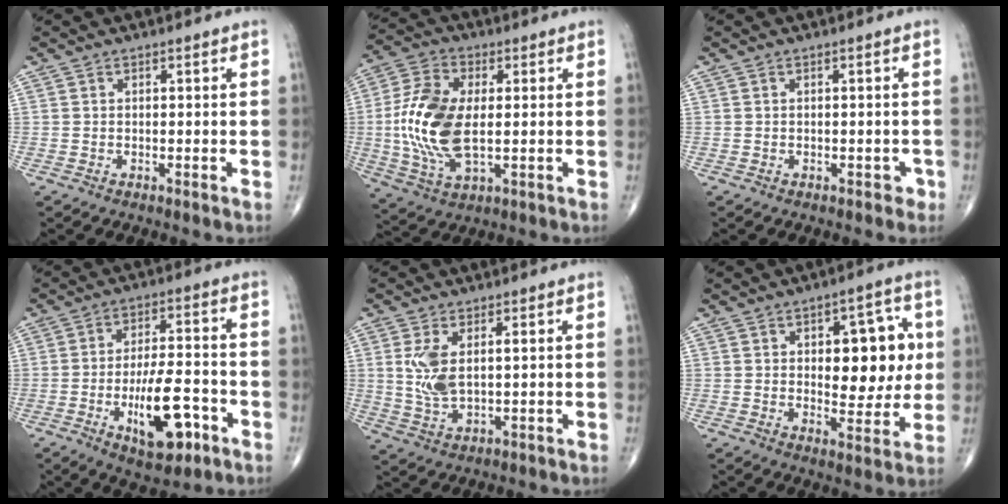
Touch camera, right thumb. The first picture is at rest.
{"total": 15.1, "force": [0.1, 7.8, 12.9], "torque": [-0.271, 0.000, 0.002]}
{"total": 1.4, "force": [-0.7, 1.0, 0.7], "torque": [0.001, 0.007, -0.008]}
{"total": 13.2, "force": [-5.0, 5.2, 11.0], "torque": [-0.168, 0.023, -0.074]}
{"total": 6.5, "force": [1.5, 2.8, 5.6], "torque": [-0.122, -0.010, 0.038]}
{"total": 13.2, "force": [2.1, 6.7, 11.1], "torque": [-0.096, -0.005, 0.032]}